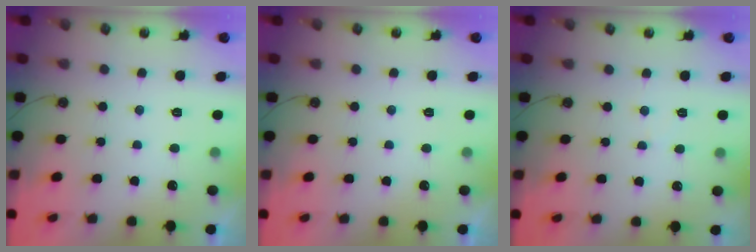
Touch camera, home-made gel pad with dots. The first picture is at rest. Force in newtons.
{"total": 0.0}
{"total": 4.0, "press": 4.0, "slide": 0.5}